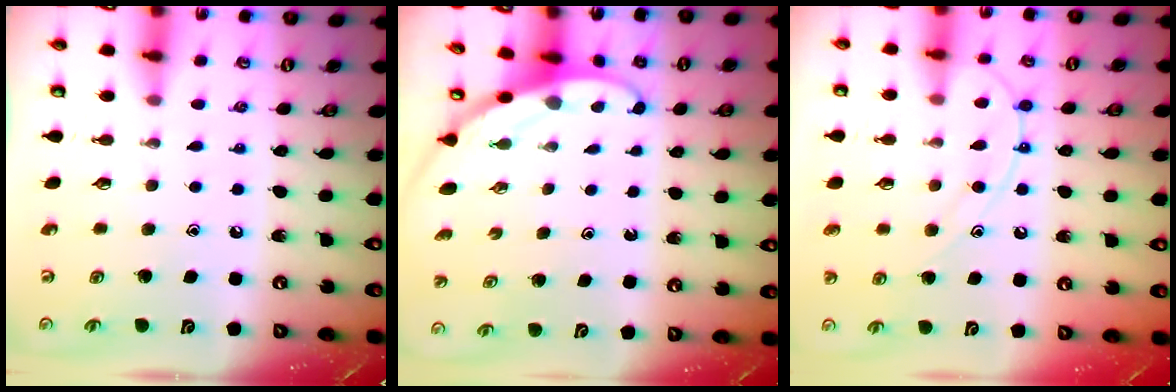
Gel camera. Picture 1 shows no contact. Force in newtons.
{"total": 2.9, "press": 2.9, "slide": 0.1}
{"total": 12.0, "press": 11.9, "slide": 1.1}